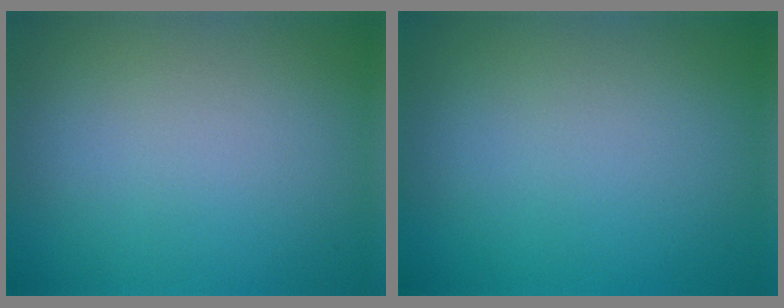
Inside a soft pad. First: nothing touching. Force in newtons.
{"total": 0.0}